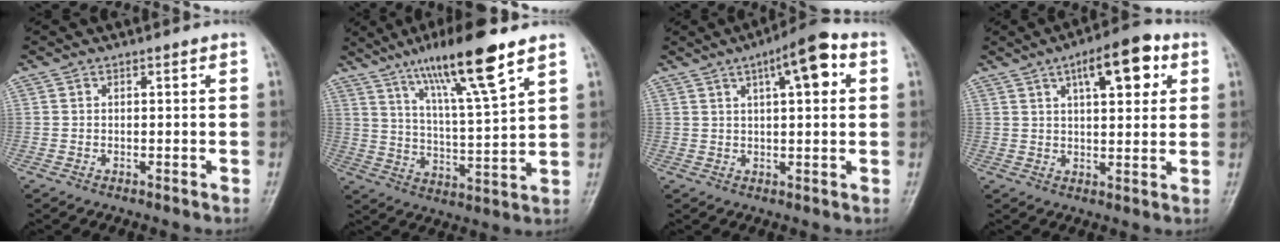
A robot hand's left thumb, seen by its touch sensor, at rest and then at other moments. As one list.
[{"total": 15.5, "force": [10.0, 1.9, 11.7], "torque": [-0.199, -0.046, 0.178]}, {"total": 9.8, "force": [3.8, 3.0, 8.5], "torque": [-0.116, 0.010, 0.051]}, {"total": 11.6, "force": [5.0, 4.6, 9.4], "torque": [-0.113, -0.002, 0.069]}]